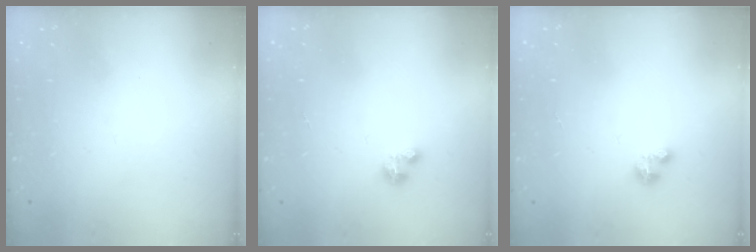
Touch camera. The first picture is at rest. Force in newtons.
{"total": 2.1, "press": 2.1, "slide": 0.2}
{"total": 2.1, "press": 2.1, "slide": 0.2}